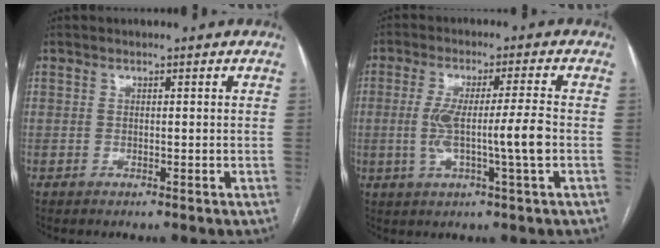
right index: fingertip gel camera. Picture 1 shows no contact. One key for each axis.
{"total": 8.5, "fx": -1.3, "fy": -0.5, "fz": 8.4, "tx": -0.158, "ty": 0.002, "tz": -0.019}